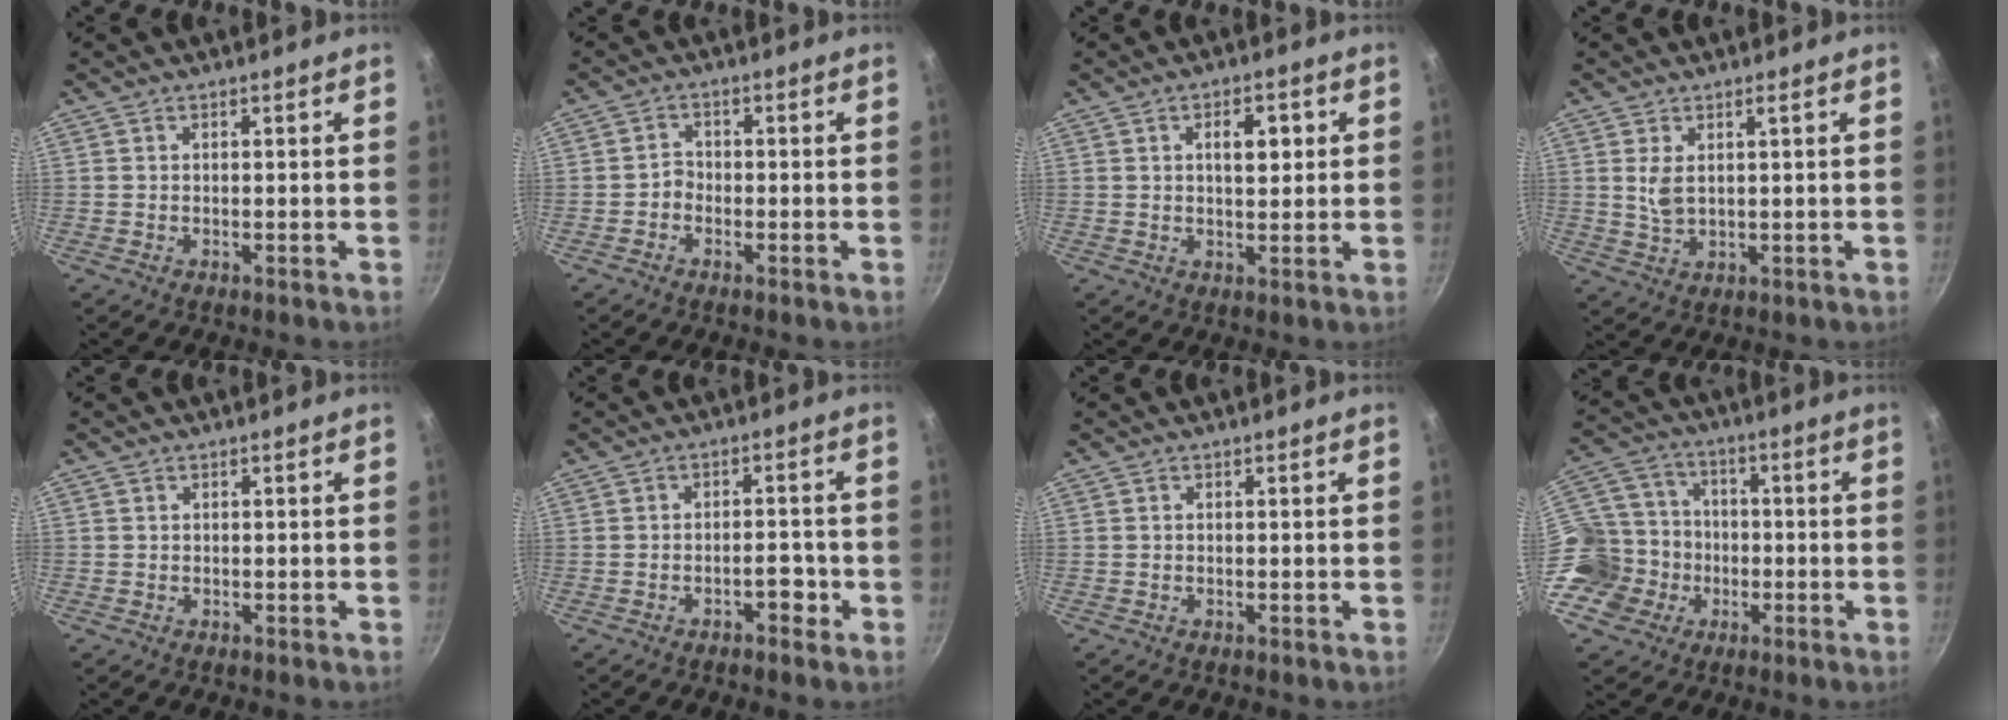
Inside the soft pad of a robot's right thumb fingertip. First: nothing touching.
{"total": 1.9, "force": [-1.2, 1.3, 0.6], "torque": [-0.003, 0.016, -0.025]}
{"total": 5.5, "force": [1.4, 2.9, 4.5], "torque": [-0.047, -0.002, 0.019]}
{"total": 3.7, "force": [1.0, 1.4, 3.2], "torque": [-0.061, -0.007, 0.029]}
{"total": 0.9, "force": [-0.3, 0.9, -0.1], "torque": [0.005, 0.005, -0.002]}
{"total": 3.5, "force": [-1.9, 1.7, 2.4], "torque": [-0.015, 0.022, -0.027]}
{"total": 0.0}
{"total": 14.5, "force": [-4.2, 12.9, 5.2], "torque": [-0.083, 0.042, -0.081]}